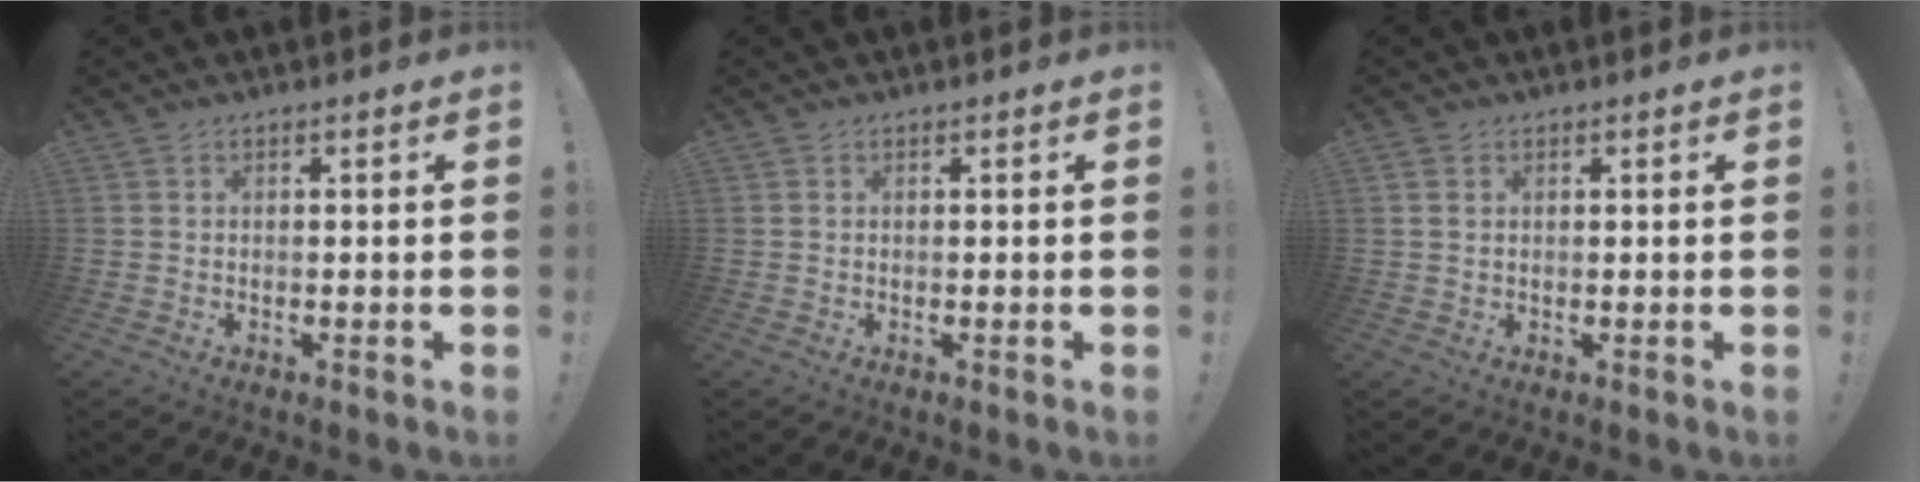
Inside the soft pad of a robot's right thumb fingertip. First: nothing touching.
{"total": 0.0}
{"total": 1.4, "force": [0.7, 1.0, 0.7], "torque": [-0.017, 0.004, 0.013]}